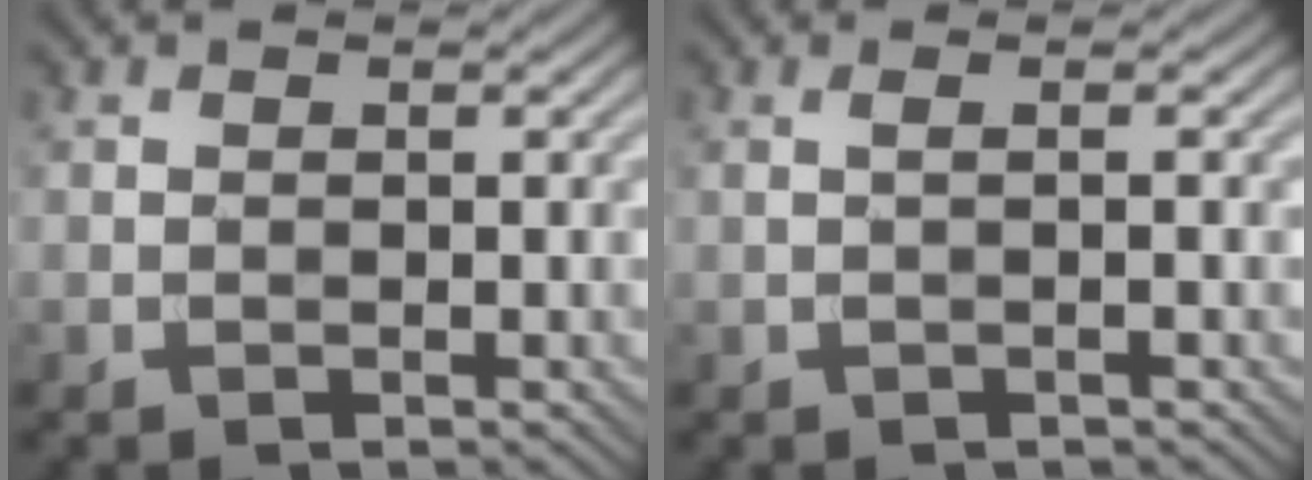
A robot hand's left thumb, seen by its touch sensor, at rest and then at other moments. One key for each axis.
{"total": 1.5, "fx": 0.0, "fy": 0.2, "fz": 1.5, "tx": -0.022, "ty": 0.006, "tz": -0.006}